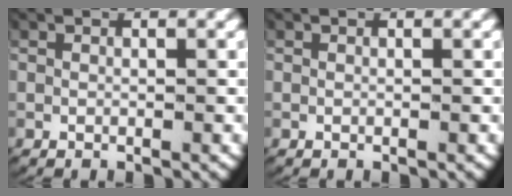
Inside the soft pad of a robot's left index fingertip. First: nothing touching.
{"total": 0.0}